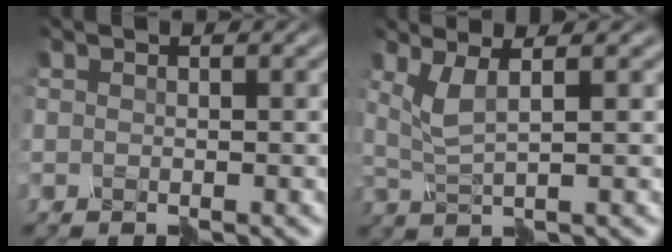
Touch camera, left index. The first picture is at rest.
{"total": 1.4, "force": [0.8, -0.8, 0.7], "torque": [-0.028, 0.001, 0.023]}